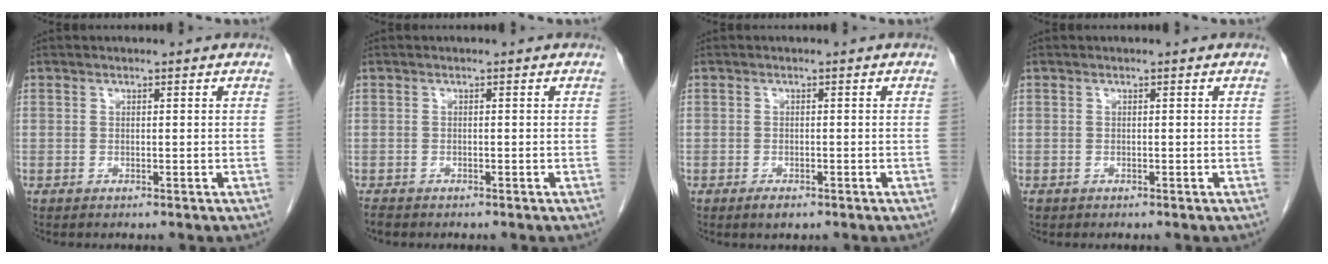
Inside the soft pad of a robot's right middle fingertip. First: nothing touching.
{"total": 1.6, "force": [-1.4, 0.6, 0.5], "torque": [-0.014, -0.004, -0.022]}
{"total": 1.6, "force": [-1.1, 0.7, 1.0], "torque": [-0.017, -0.001, -0.014]}
{"total": 0.0}